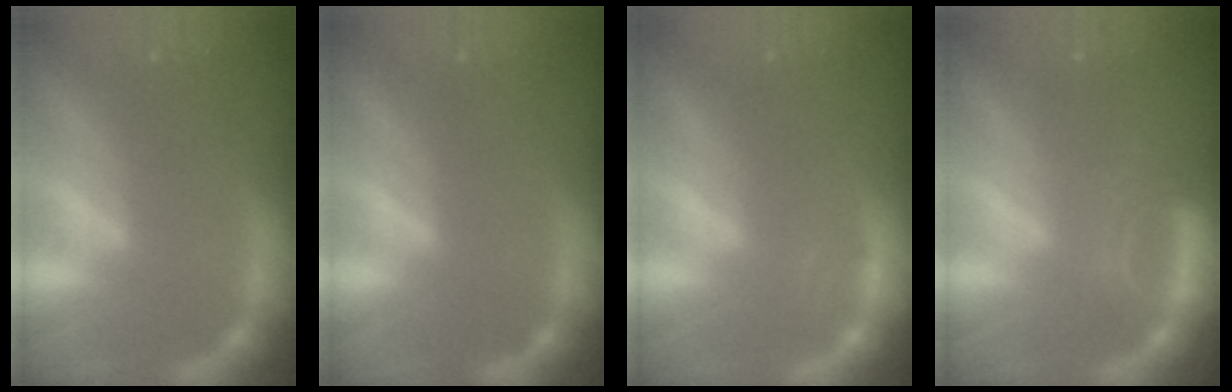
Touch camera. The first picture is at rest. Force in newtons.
{"total": 0.0}
{"total": 0.9}
{"total": 3.5}